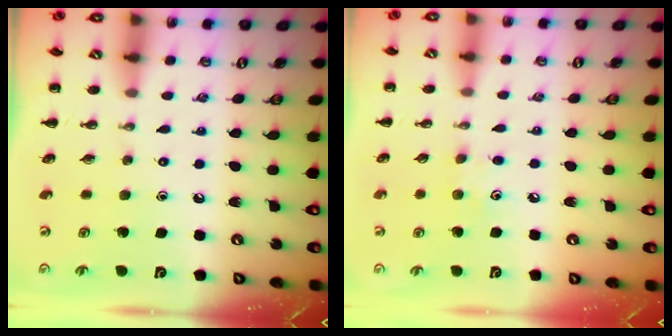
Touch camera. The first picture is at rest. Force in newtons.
{"total": 6.3, "press": 6.1, "slide": 1.8}